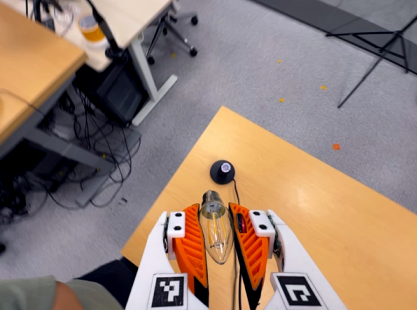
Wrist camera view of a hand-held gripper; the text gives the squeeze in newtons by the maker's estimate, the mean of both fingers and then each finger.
{"total": 21.0, "left": 23.3, "right": 18.7}